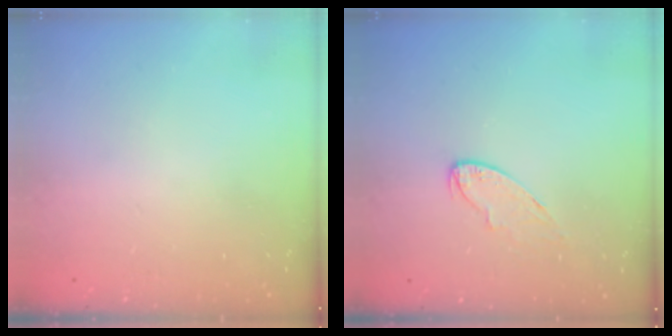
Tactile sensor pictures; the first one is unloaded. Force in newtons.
{"total": 5.6, "press": 5.6, "slide": 0.6}